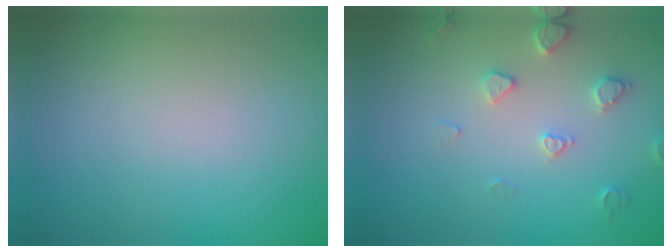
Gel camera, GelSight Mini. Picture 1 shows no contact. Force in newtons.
{"total": 2.2, "press": 2.2, "slide": 0.4}